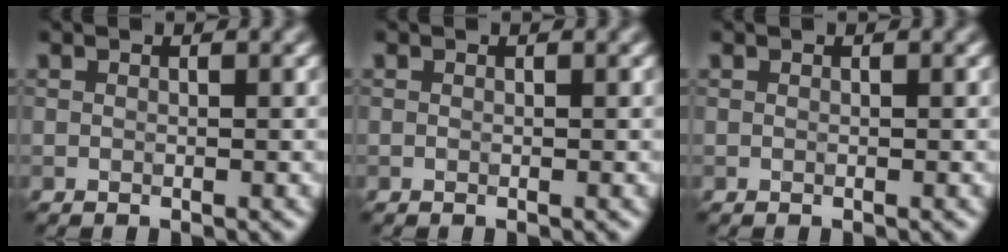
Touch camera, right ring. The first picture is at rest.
{"total": 0.0}
{"total": 0.0}